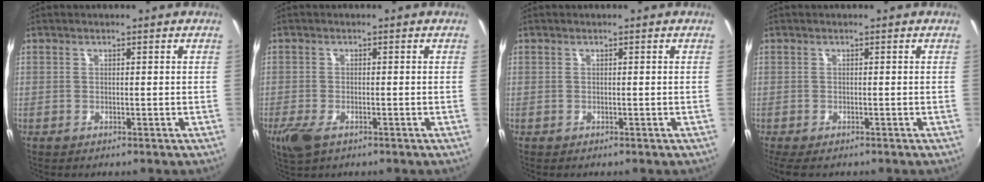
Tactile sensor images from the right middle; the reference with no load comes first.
{"total": 4.7, "force": [-2.7, 2.2, 3.1], "torque": [-0.075, -0.014, -0.050]}
{"total": 0.0}
{"total": 4.2, "force": [-3.0, 1.7, 2.4], "torque": [-0.052, -0.021, -0.051]}